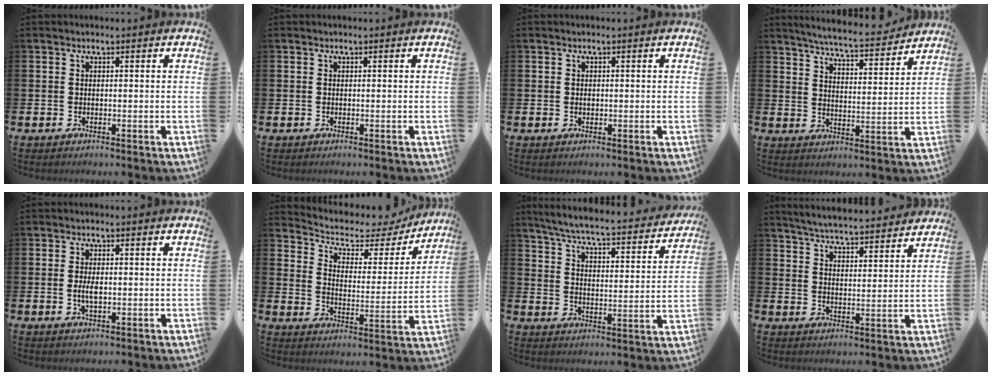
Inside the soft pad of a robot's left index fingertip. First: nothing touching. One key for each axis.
{"total": 0.0}
{"total": 0.6, "fx": 0.1, "fy": 0.4, "fz": 0.4, "tx": -0.006, "ty": 0.003, "tz": 0.000}
{"total": 6.4, "fx": 6.2, "fy": 0.3, "fz": 1.7, "tx": -0.048, "ty": -0.045, "tz": 0.104}
{"total": 2.5, "fx": -0.1, "fy": 1.1, "fz": 2.3, "tx": -0.033, "ty": -0.003, "tz": -0.004}
{"total": 5.1, "fx": 4.4, "fy": 2.3, "fz": 1.2, "tx": -0.045, "ty": -0.040, "tz": 0.064}
{"total": 5.9, "fx": 5.4, "fy": 0.5, "fz": 2.5, "tx": -0.076, "ty": -0.041, "tz": 0.085}
{"total": 5.6, "fx": 5.6, "fy": 0.3, "fz": 0.8, "tx": -0.033, "ty": -0.041, "tz": 0.097}